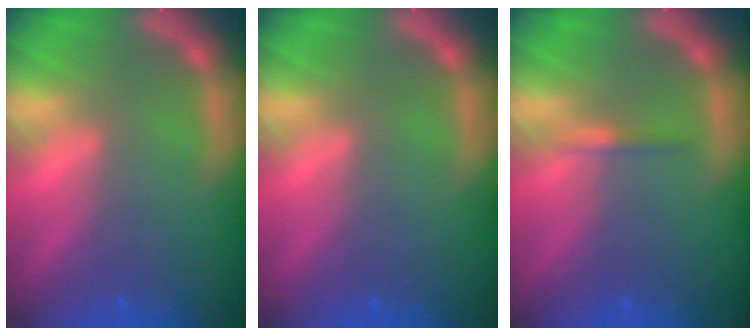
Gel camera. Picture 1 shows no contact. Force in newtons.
{"total": 0.0}
{"total": 0.9}